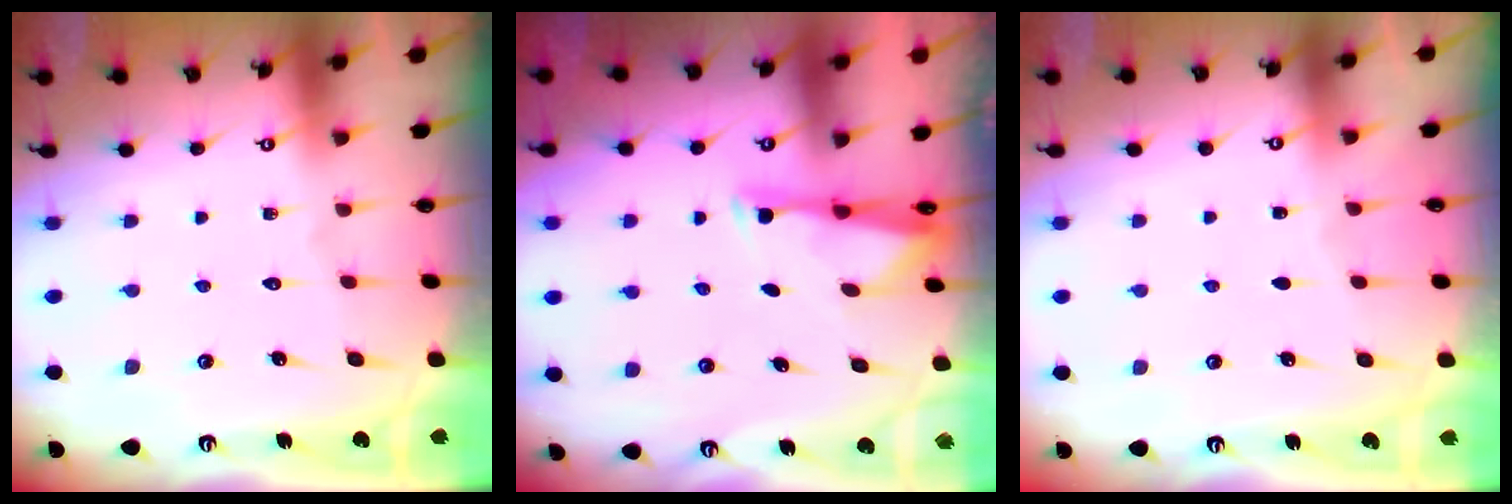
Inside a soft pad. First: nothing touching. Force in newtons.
{"total": 2.9, "press": 2.9, "slide": 0.6}
{"total": 2.4, "press": 2.4, "slide": 0.3}